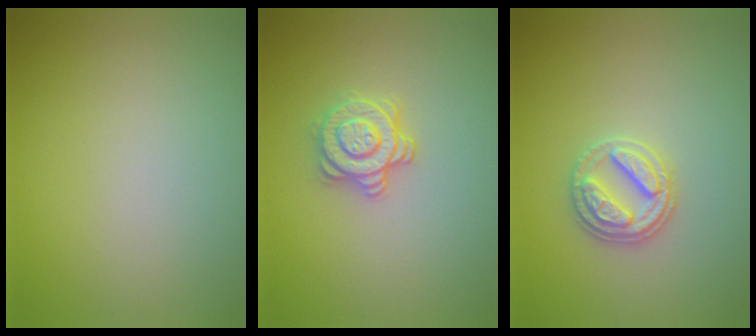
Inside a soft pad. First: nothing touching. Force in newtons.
{"total": 2.9, "press": 2.6, "slide": 1.2}
{"total": 2.8, "press": 2.8, "slide": 0.5}